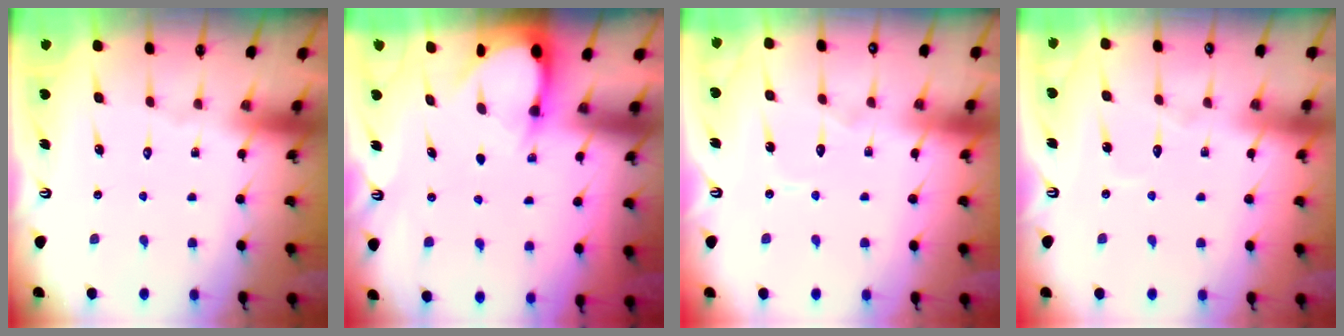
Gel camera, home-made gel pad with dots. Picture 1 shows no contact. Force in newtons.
{"total": 2.9, "press": 2.9, "slide": 0.3}
{"total": 5.6, "press": 5.6, "slide": 0.2}
{"total": 2.8, "press": 2.8, "slide": 0.3}